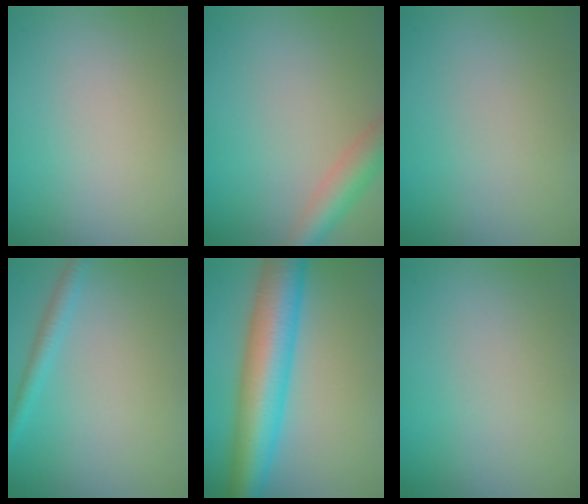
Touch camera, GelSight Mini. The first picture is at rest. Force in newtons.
{"total": 4.4, "press": 4.4, "slide": 0.2}
{"total": 0.0}
{"total": 1.9, "press": 1.9, "slide": 0.1}
{"total": 9.6, "press": 9.6, "slide": 0.1}
{"total": 0.0}